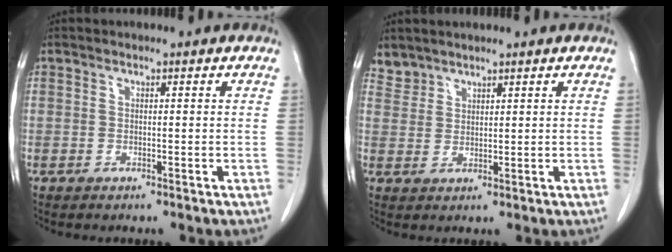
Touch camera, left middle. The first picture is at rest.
{"total": 2.5, "force": [2.3, 0.9, -0.5], "torque": [0.011, 0.011, 0.047]}